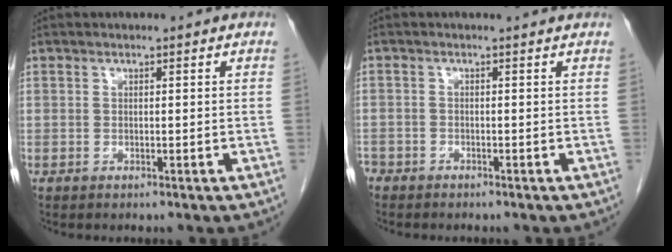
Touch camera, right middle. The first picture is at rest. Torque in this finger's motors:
{"motor_torque": [0.29, -1.07, -0.48, -0.21]}